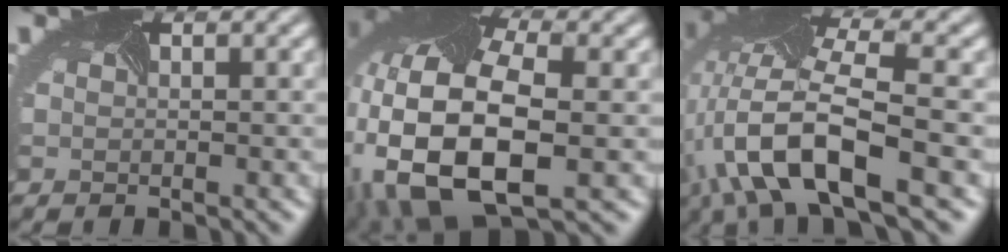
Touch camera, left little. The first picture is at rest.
{"total": 14.4, "force": [-3.2, 8.0, 11.6], "torque": [-0.253, -0.020, -0.046]}
{"total": 11.2, "force": [-4.7, 3.9, 9.4], "torque": [-0.201, -0.005, -0.085]}